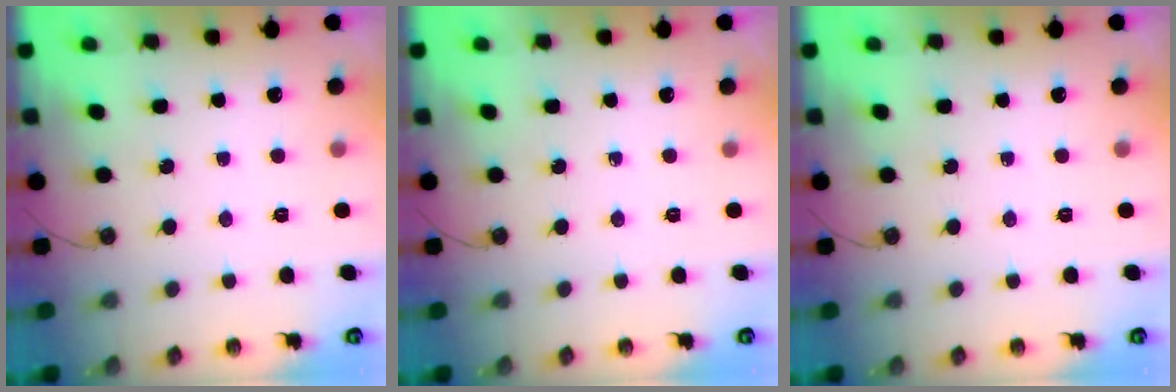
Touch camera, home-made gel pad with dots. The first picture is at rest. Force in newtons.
{"total": 0.0}
{"total": 0.0}